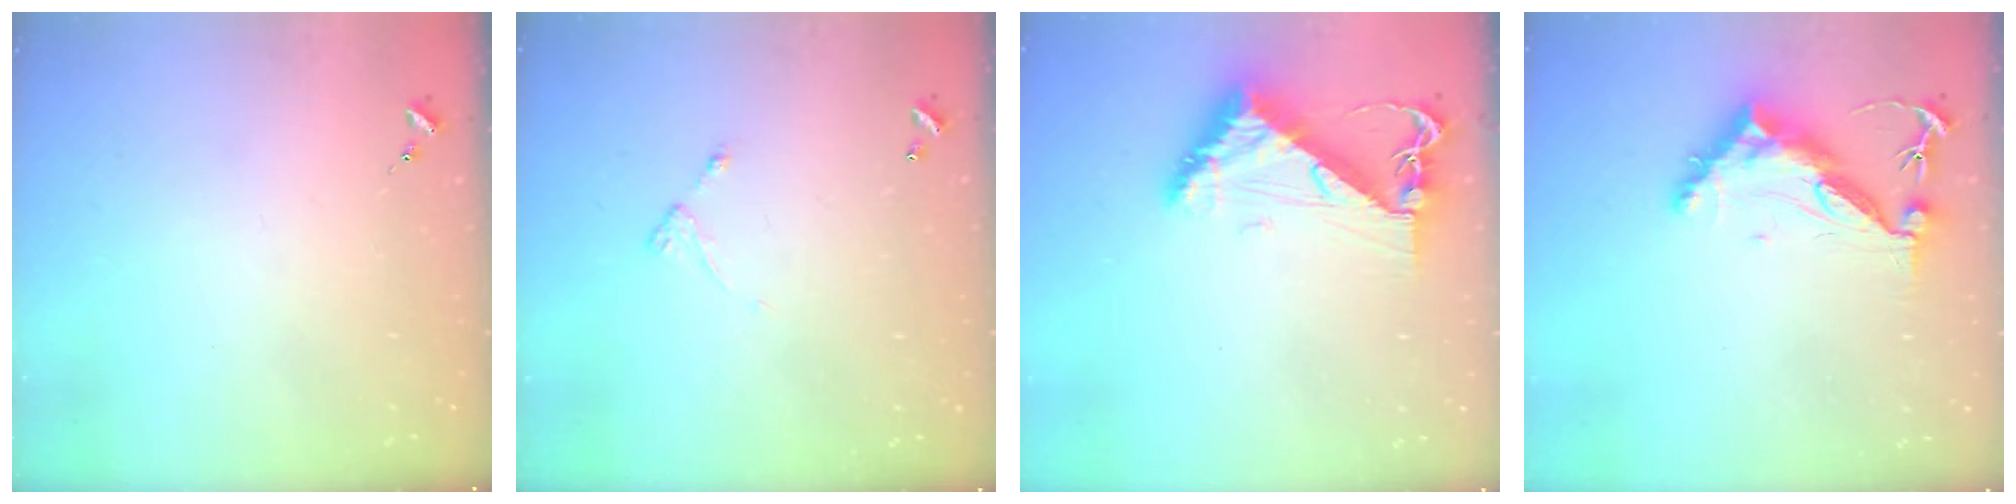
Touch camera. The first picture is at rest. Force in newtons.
{"total": 4.0, "press": 4.0, "slide": 0.3}
{"total": 8.3, "press": 8.2, "slide": 1.0}
{"total": 10.4, "press": 10.3, "slide": 0.9}